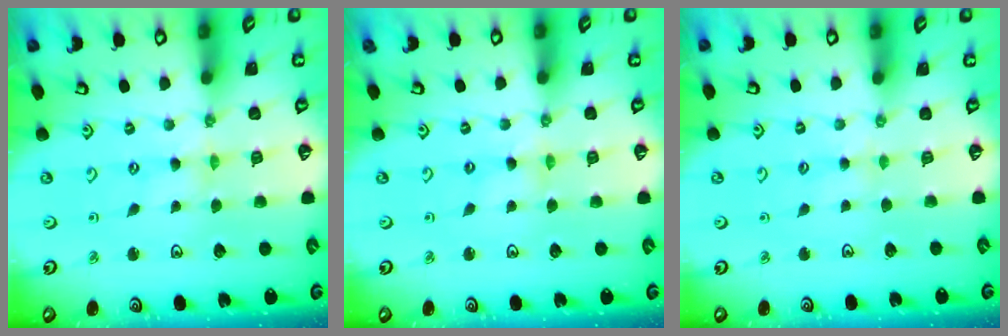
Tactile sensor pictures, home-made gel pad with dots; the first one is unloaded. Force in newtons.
{"total": 1.3, "press": 1.3, "slide": 0.2}
{"total": 2.6, "press": 2.6, "slide": 0.4}